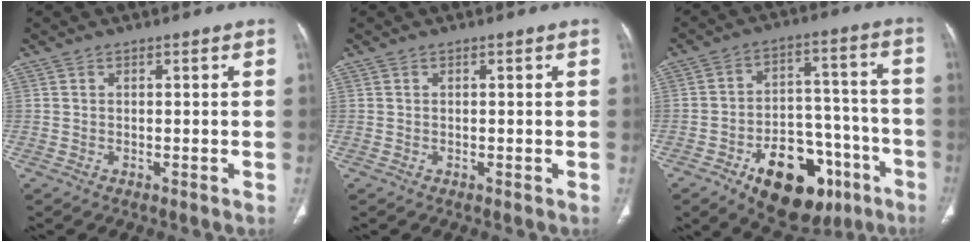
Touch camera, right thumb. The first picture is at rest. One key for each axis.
{"total": 0.0}
{"total": 20.1, "fx": -10.5, "fy": 11.5, "fz": 12.8, "tx": -0.145, "ty": 0.069, "tz": -0.146}